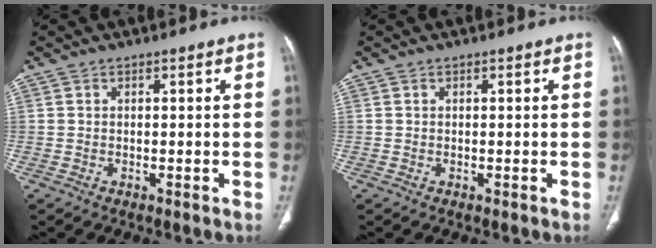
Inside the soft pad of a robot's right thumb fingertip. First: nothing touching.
{"total": 0.0}